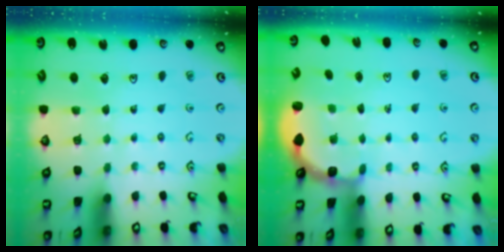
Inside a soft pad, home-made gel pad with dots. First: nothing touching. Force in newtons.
{"total": 2.7, "press": 2.3, "slide": 1.4}